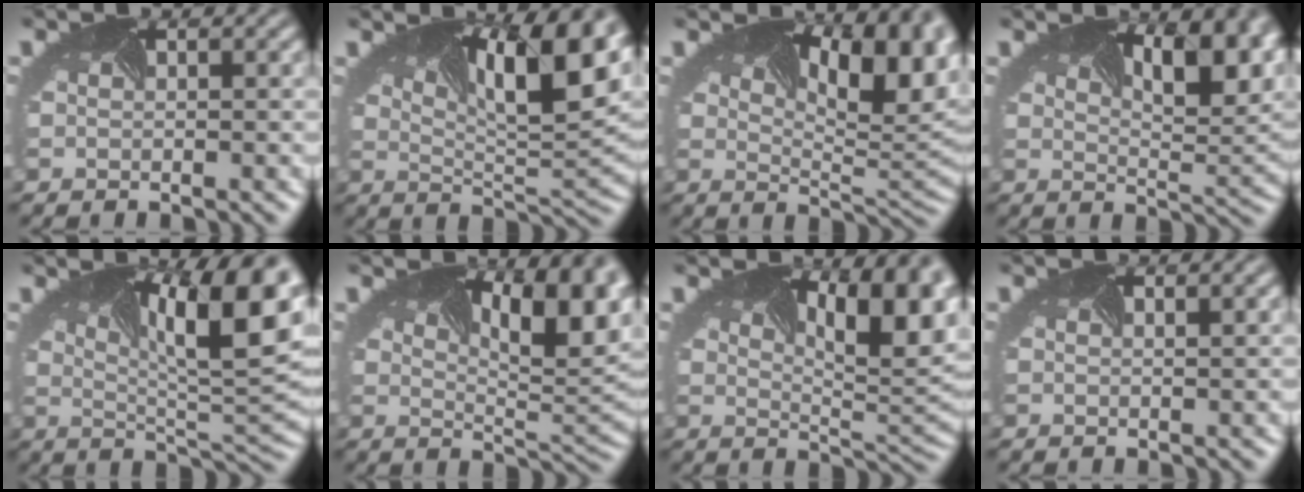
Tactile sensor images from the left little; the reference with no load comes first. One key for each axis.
{"total": 13.3, "fx": 5.5, "fy": 4.3, "fz": 11.3, "tx": -0.151, "ty": 0.025, "tz": 0.077}
{"total": 11.3, "fx": 4.2, "fy": 4.9, "fz": 9.3, "tx": -0.109, "ty": 0.015, "tz": 0.060}
{"total": 10.7, "fx": 4.7, "fy": 4.2, "fz": 8.7, "tx": -0.098, "ty": 0.027, "tz": 0.064}
{"total": 14.4, "fx": 4.5, "fy": 4.9, "fz": 12.8, "tx": -0.162, "ty": 0.022, "tz": 0.066}
{"total": 10.4, "fx": 3.9, "fy": 3.9, "fz": 8.8, "tx": -0.108, "ty": 0.013, "tz": 0.054}
{"total": 10.7, "fx": 3.7, "fy": 4.1, "fz": 9.2, "tx": -0.104, "ty": 0.017, "tz": 0.048}
{"total": 1.4, "fx": 0.8, "fy": 0.5, "fz": 1.0, "tx": -0.006, "ty": 0.013, "tz": -0.002}